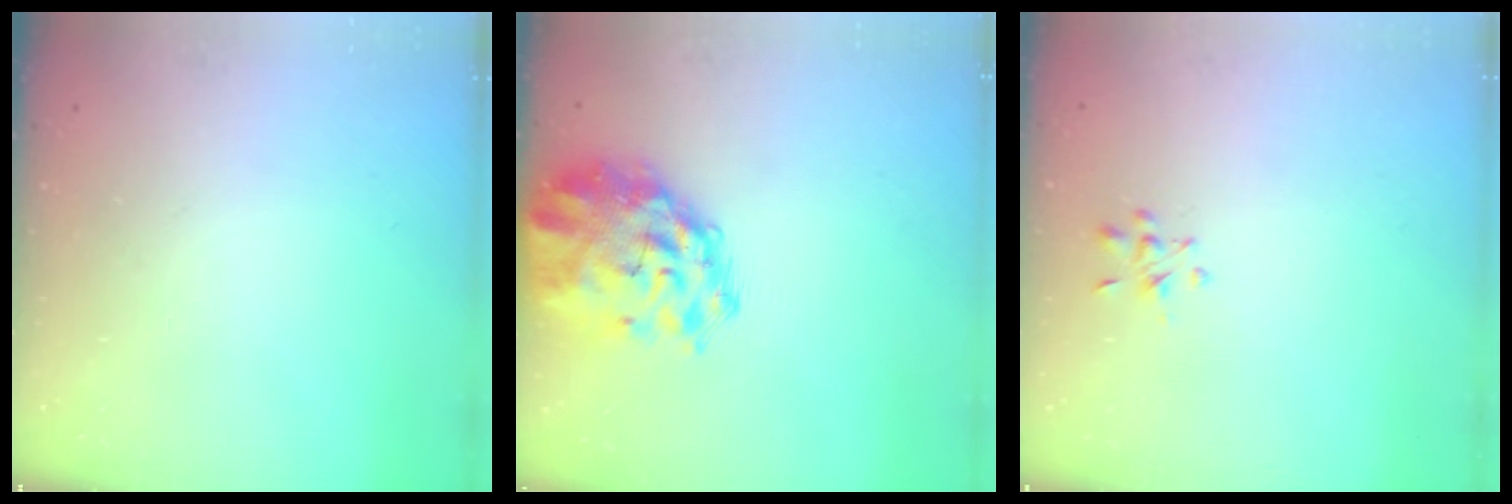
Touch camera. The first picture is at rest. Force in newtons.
{"total": 3.8, "press": 3.5, "slide": 1.3}
{"total": 2.7, "press": 2.5, "slide": 1.0}